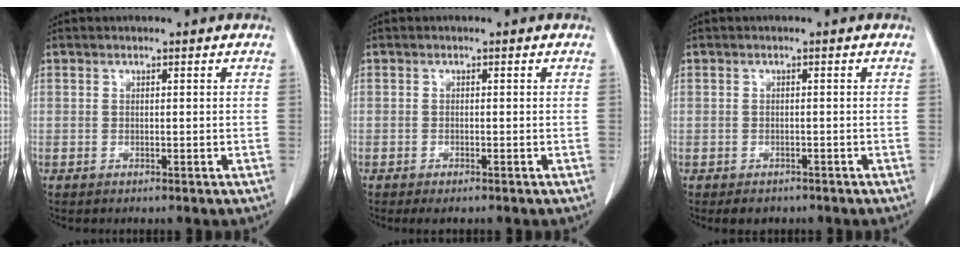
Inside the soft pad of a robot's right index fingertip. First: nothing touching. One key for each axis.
{"total": 1.6, "fx": -1.2, "fy": 0.4, "fz": 0.9, "tx": -0.014, "ty": -0.004, "tz": -0.013}
{"total": 2.4, "fx": -1.7, "fy": 1.6, "fz": 0.5, "tx": -0.009, "ty": 0.001, "tz": -0.020}